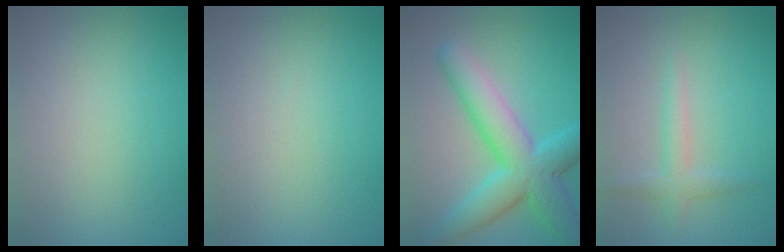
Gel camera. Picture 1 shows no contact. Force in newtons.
{"total": 0.0}
{"total": 7.9, "press": 7.9, "slide": 0.1}
{"total": 1.9, "press": 1.9, "slide": 0.0}